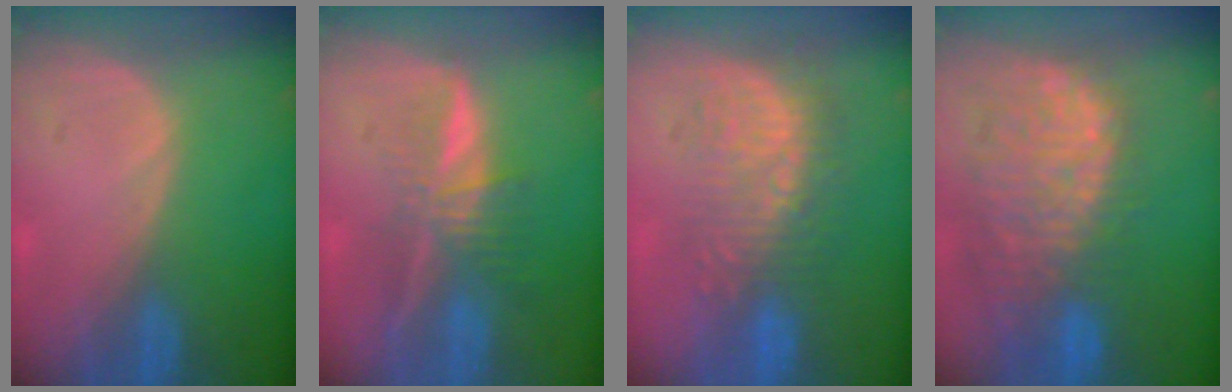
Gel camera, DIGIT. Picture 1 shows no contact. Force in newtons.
{"total": 6.7, "press": 5.8, "slide": 3.3}
{"total": 8.9, "press": 8.6, "slide": 2.3}
{"total": 12.5, "press": 11.0, "slide": 5.9}